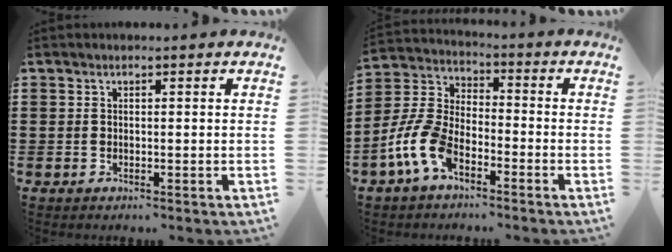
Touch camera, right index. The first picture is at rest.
{"total": 8.5, "force": [-4.9, 4.2, 5.6], "torque": [-0.167, -0.012, -0.107]}